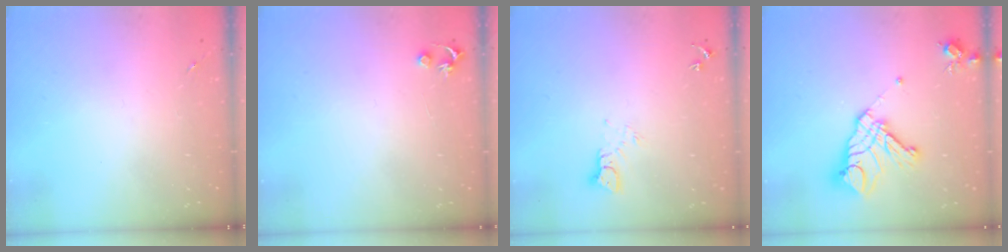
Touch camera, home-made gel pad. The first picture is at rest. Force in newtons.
{"total": 3.5, "press": 3.5, "slide": 0.3}
{"total": 3.7, "press": 3.7, "slide": 0.4}
{"total": 17.6, "press": 17.5, "slide": 1.9}